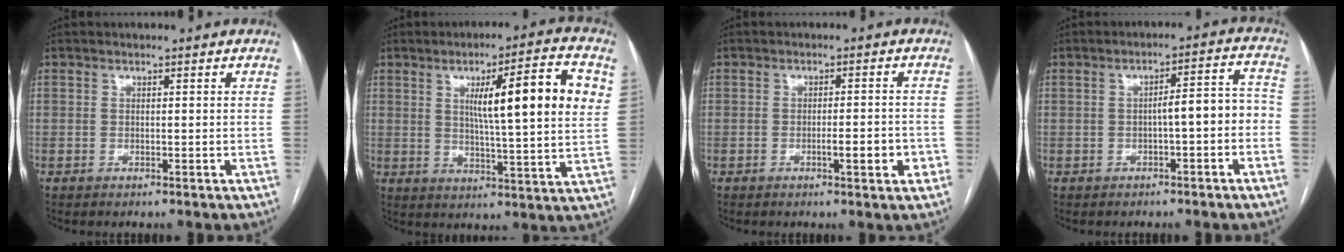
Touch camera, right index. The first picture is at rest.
{"total": 15.4, "force": [4.4, 0.9, 14.8], "torque": [-0.214, 0.010, 0.059]}
{"total": 4.3, "force": [-1.6, 0.7, 4.0], "torque": [-0.058, 0.000, -0.020]}
{"total": 5.8, "force": [-1.3, 1.4, 5.5], "torque": [-0.072, 0.034, -0.017]}